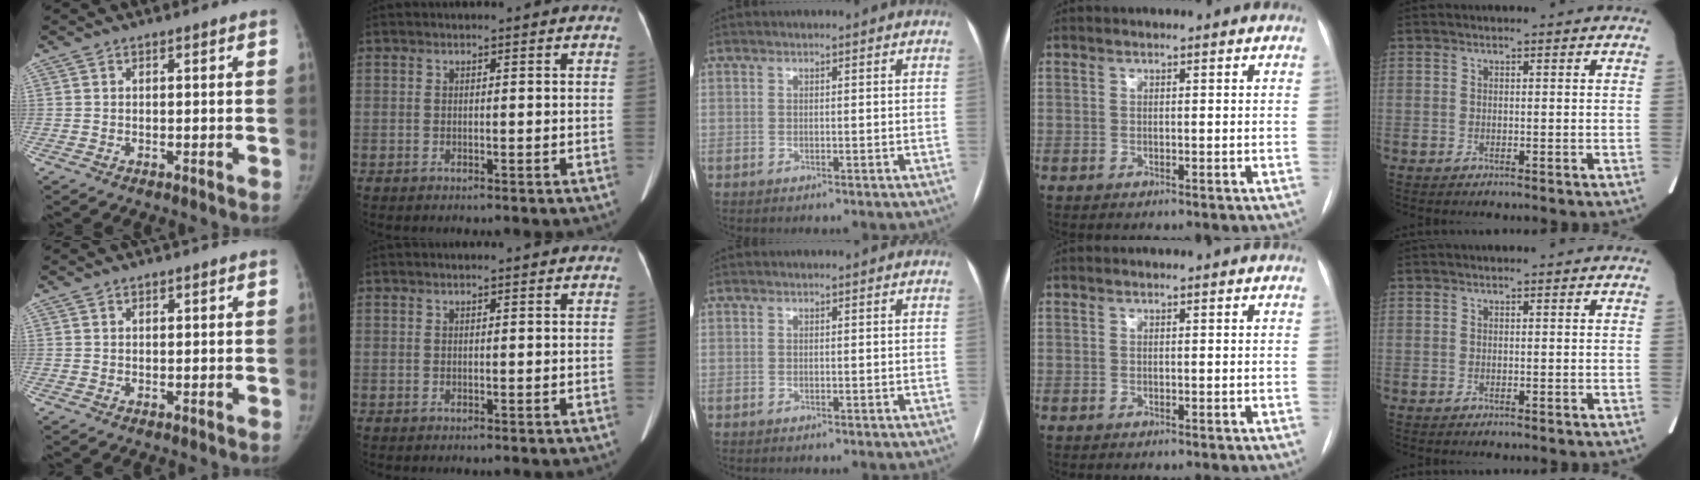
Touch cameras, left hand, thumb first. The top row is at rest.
{"thumb": {"total": 0.8, "force": [0.5, 0.5, 0.3], "torque": [0.001, -0.002, 0.006]}, "index": {"total": 1.3, "force": [1.2, 0.1, 0.7], "torque": [-0.011, 0.017, 0.019]}}